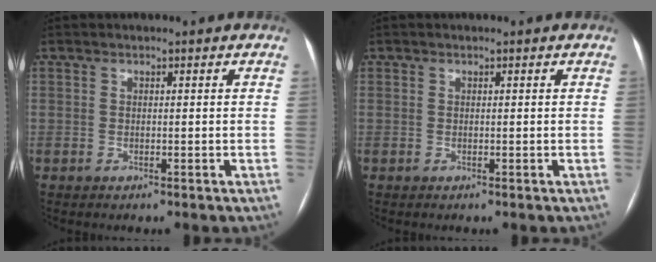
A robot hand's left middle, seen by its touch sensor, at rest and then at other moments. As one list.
[{"total": 0.0}]